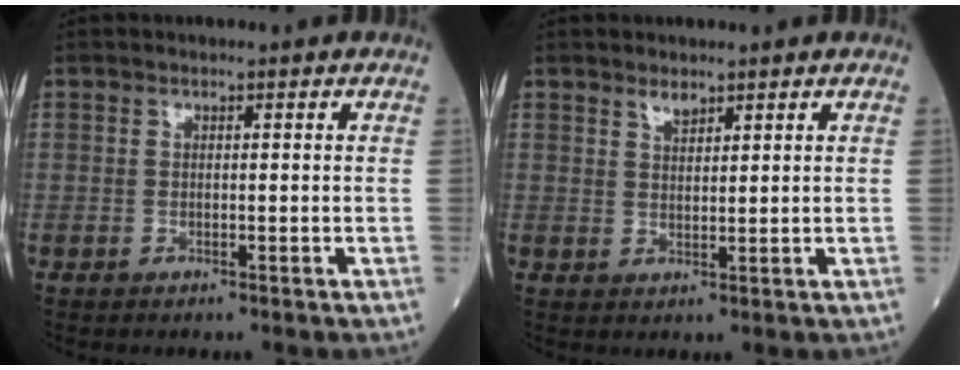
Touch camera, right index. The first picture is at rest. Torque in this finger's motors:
{"motor_torque": [-0.04, 0.00, -0.01, 0.02]}